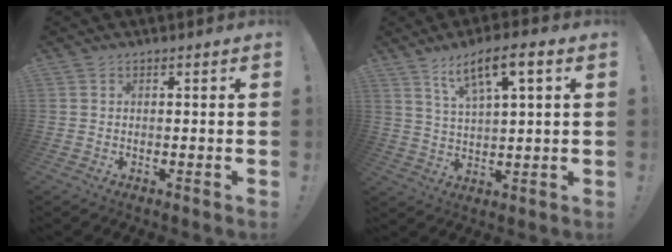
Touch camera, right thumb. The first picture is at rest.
{"total": 9.2, "force": [4.6, 2.2, 7.7], "torque": [-0.132, -0.012, 0.078]}